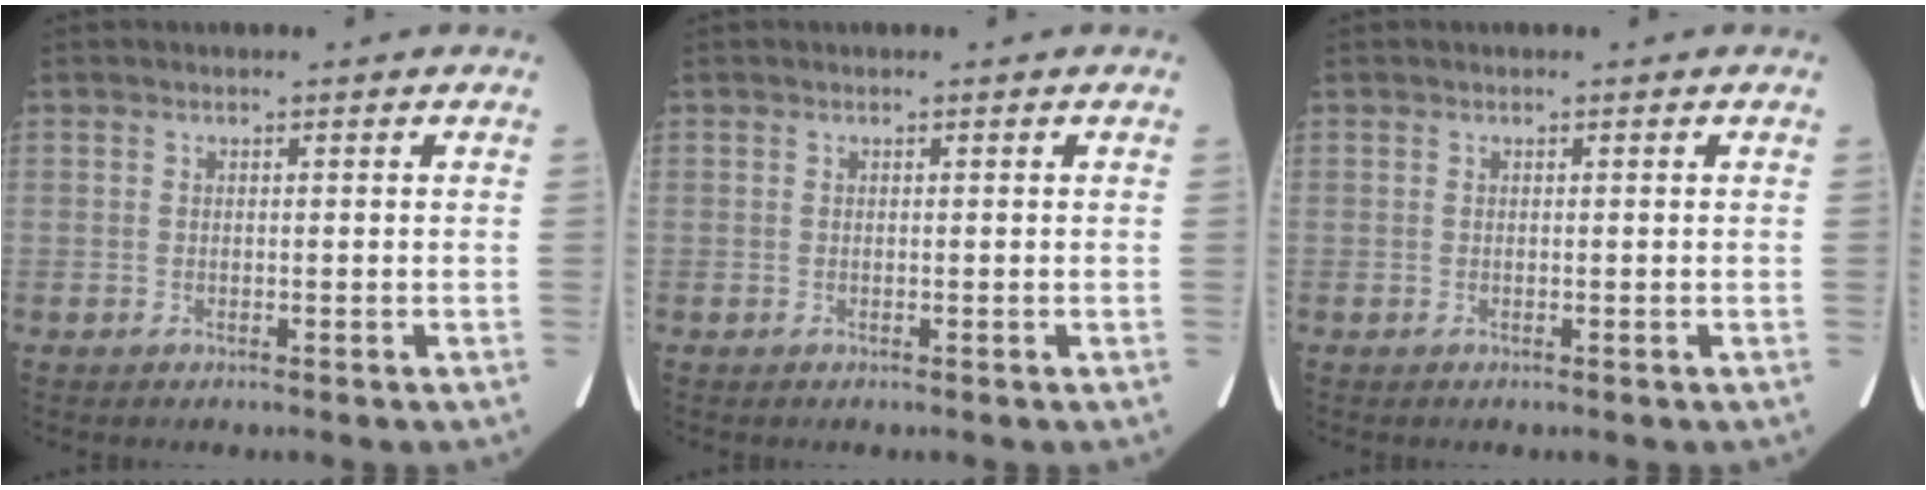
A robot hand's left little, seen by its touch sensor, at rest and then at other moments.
{"total": 0.0}
{"total": 0.0}